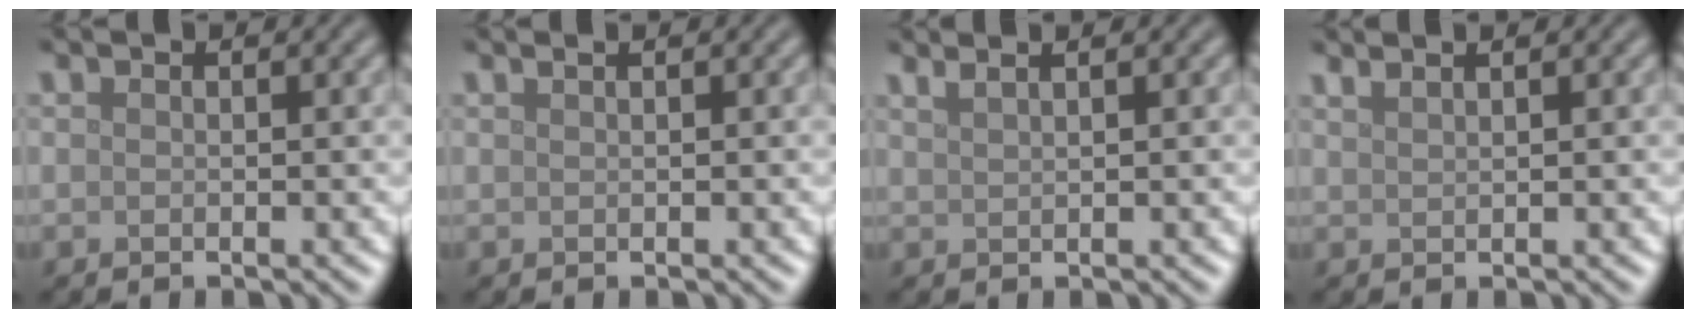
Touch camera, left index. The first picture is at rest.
{"total": 0.9, "force": [0.6, 0.3, 0.6], "torque": [-0.007, 0.000, 0.005]}
{"total": 3.0, "force": [2.1, 1.2, 1.7], "torque": [-0.007, 0.014, 0.004]}
{"total": 2.2, "force": [1.7, 0.8, 1.2], "torque": [-0.004, 0.004, 0.008]}